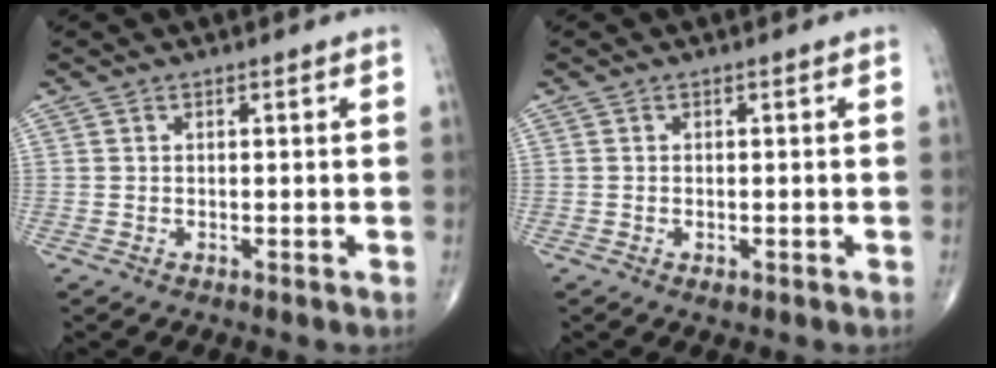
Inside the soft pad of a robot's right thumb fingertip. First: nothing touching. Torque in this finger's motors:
{"motor_torque": [-0.29, -0.01, -0.17, -0.13, 0.00]}